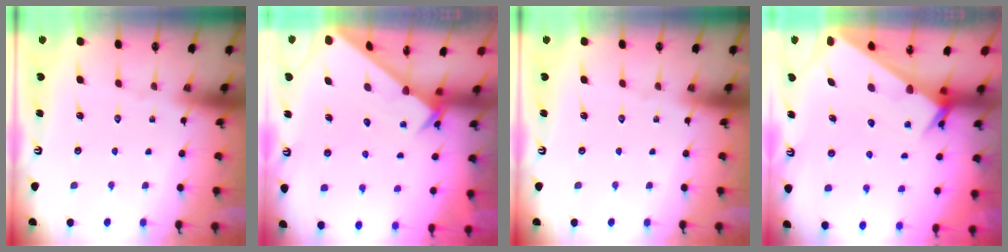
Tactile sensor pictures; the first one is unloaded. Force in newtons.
{"total": 2.2, "press": 2.2, "slide": 0.1}
{"total": 0.0}
{"total": 2.4, "press": 2.4, "slide": 0.1}